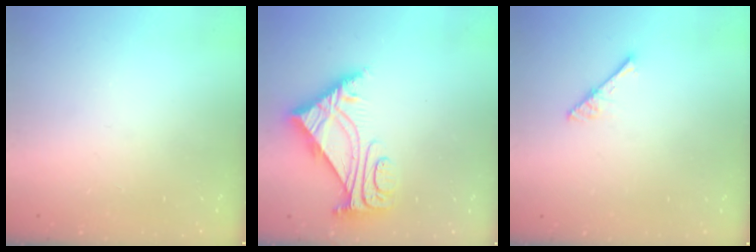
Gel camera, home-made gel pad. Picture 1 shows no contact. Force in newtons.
{"total": 7.3, "press": 7.2, "slide": 1.2}
{"total": 2.9, "press": 2.9, "slide": 0.2}